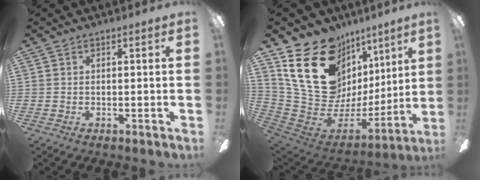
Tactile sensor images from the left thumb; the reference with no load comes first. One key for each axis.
{"total": 23.9, "fx": 11.6, "fy": 16.4, "fz": 13.0, "tx": -0.238, "ty": -0.066, "tz": 0.239}